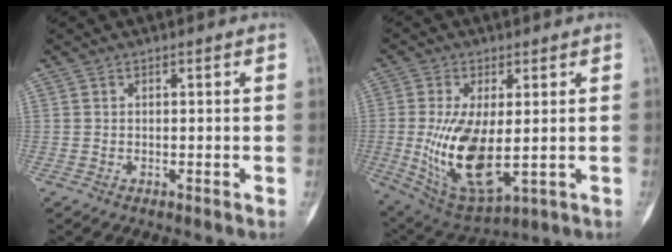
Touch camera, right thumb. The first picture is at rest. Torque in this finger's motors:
{"motor_torque": [1.96, 1.69, 0.99, -1.41, 0.44]}